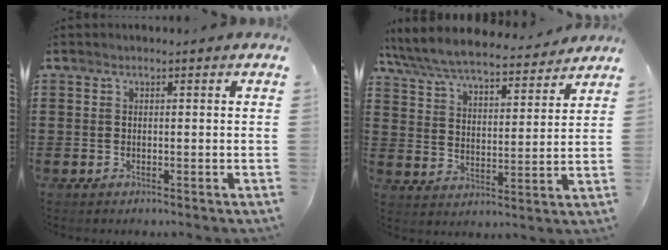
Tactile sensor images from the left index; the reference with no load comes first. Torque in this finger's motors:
{"motor_torque": [1.29, -0.85, 0.75, 0.21]}